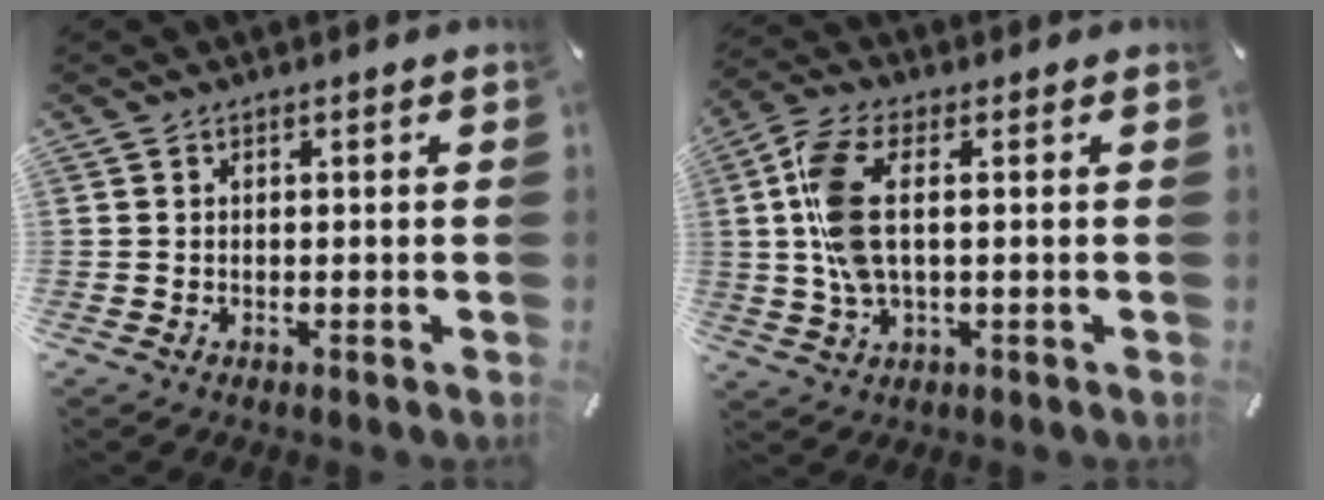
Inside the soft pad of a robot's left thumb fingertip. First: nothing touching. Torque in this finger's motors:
{"motor_torque": [1.56, 2.43, 0.90, -0.45, 0.16]}